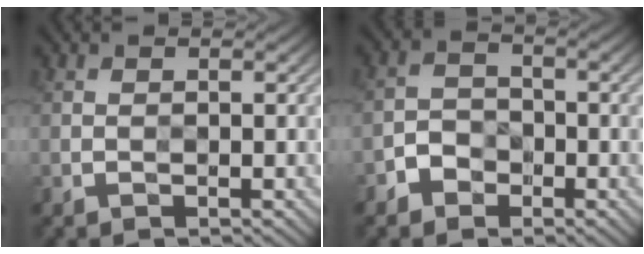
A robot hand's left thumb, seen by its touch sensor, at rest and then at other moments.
{"total": 2.9, "force": [-1.9, 2.0, 0.7], "torque": [-0.008, 0.002, -0.048]}